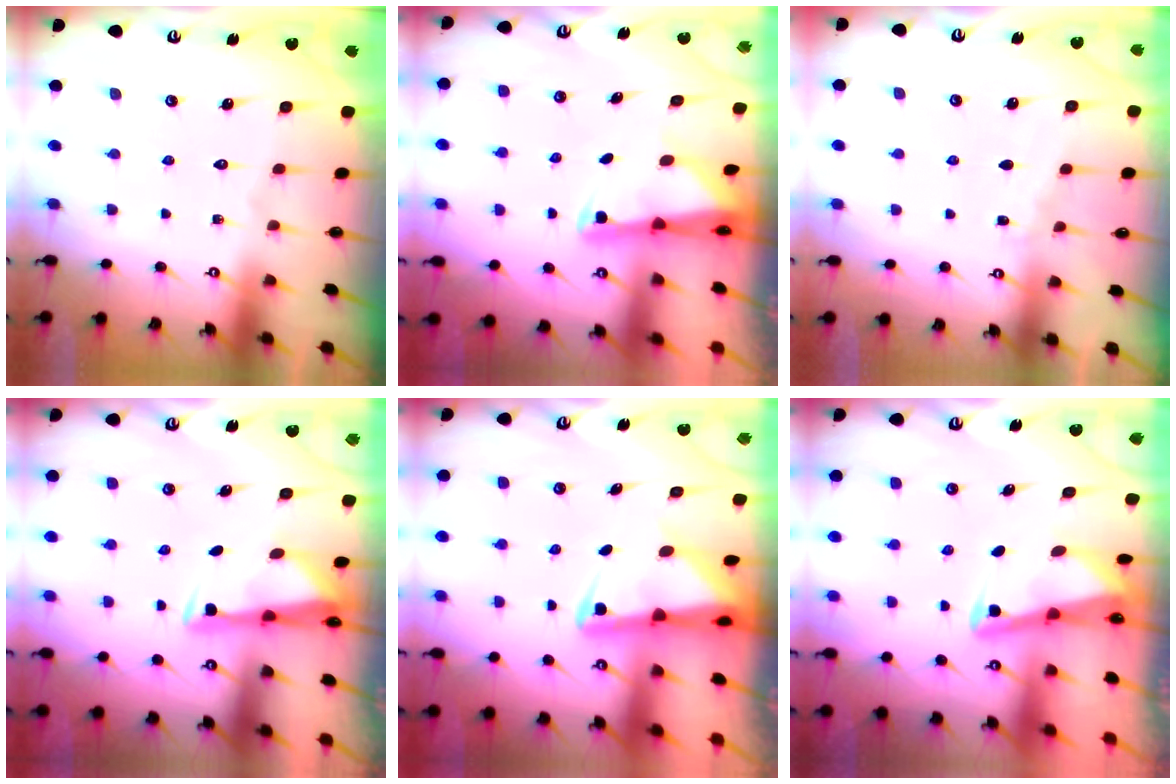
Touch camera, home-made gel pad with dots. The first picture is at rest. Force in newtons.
{"total": 2.8, "press": 2.7, "slide": 0.6}
{"total": 2.9, "press": 2.9, "slide": 0.4}
{"total": 3.3, "press": 3.2, "slide": 0.9}
{"total": 2.8, "press": 2.8, "slide": 0.5}
{"total": 2.8, "press": 2.8, "slide": 0.4}